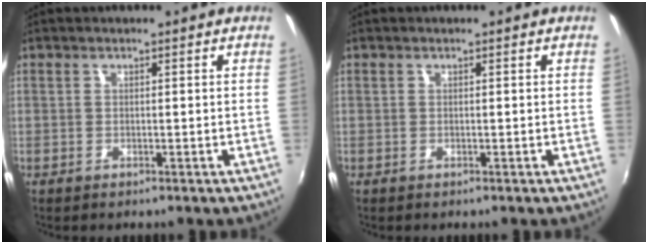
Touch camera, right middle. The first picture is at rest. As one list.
[{"total": 0.0}]